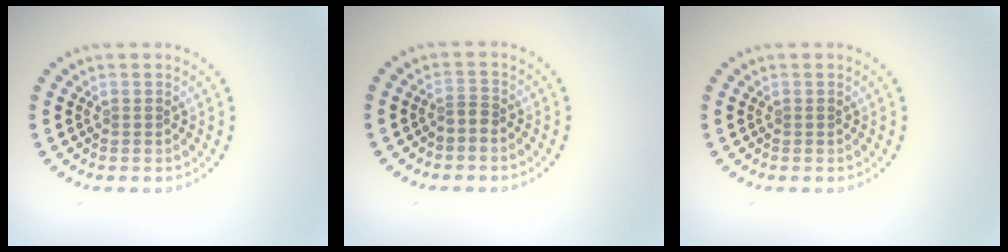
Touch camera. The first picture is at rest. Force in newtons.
{"total": 0.9, "press": 0.7, "slide": 0.7}
{"total": 0.0}